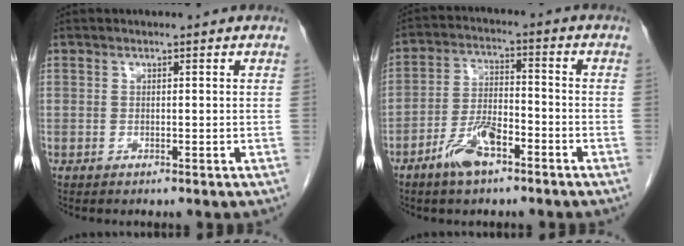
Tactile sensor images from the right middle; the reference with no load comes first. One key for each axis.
{"total": 7.3, "fx": -4.4, "fy": 2.5, "fz": 5.2, "tx": -0.111, "ty": 0.005, "tz": -0.083}